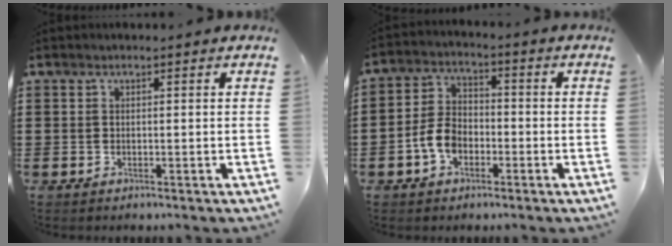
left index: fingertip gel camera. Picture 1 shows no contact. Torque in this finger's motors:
{"motor_torque": [1.11, 0.68, 0.43, 0.11]}